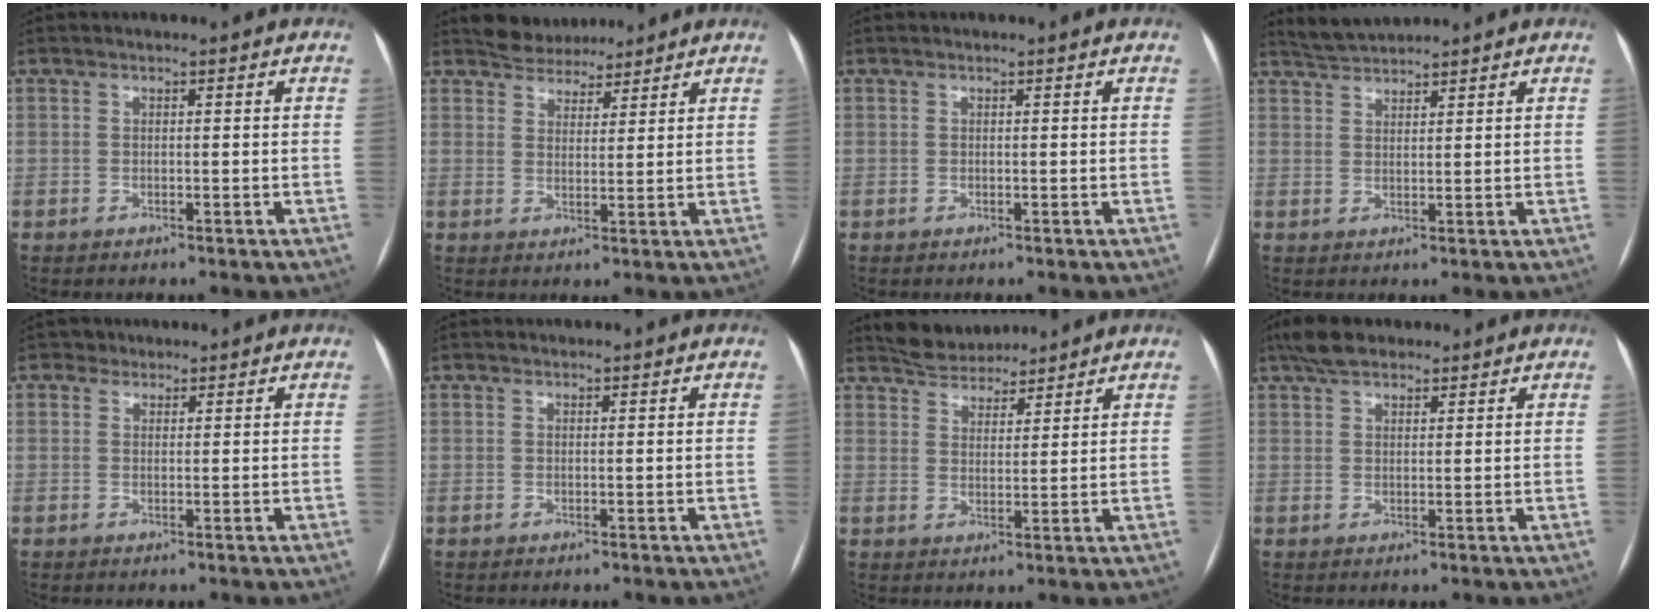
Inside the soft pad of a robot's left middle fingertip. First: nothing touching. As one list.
[{"total": 5.4, "force": [5.0, 2.0, 0.5], "torque": [-0.012, 0.010, 0.083]}, {"total": 0.0}, {"total": 3.4, "force": [3.4, -0.2, 0.1], "torque": [-0.014, 0.014, 0.070]}, {"total": 1.4, "force": [1.1, 0.8, -0.3], "torque": [0.007, 0.001, 0.012]}, {"total": 0.0}, {"total": 6.3, "force": [6.0, 1.8, 0.9], "torque": [-0.021, 0.016, 0.105]}, {"total": 5.3, "force": [4.2, 2.2, 2.4], "torque": [-0.053, 0.021, 0.078]}]